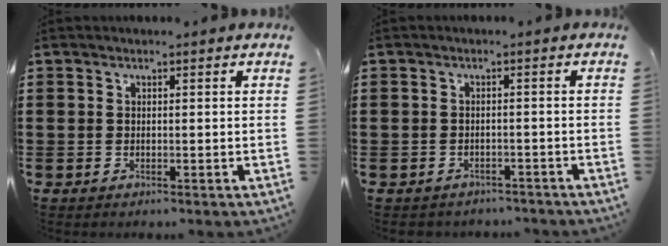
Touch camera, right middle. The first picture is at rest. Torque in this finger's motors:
{"motor_torque": [0.08, -0.08, 0.02, 0.03]}